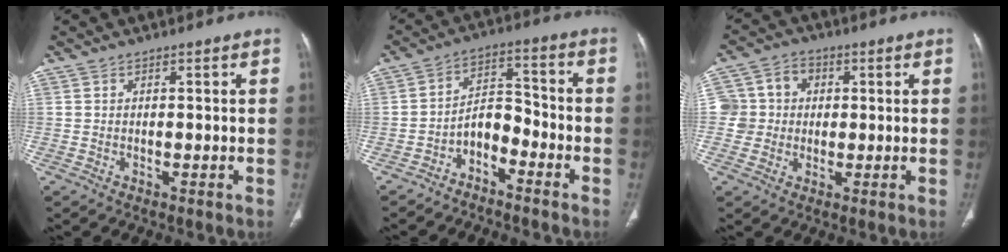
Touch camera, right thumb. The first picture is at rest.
{"total": 6.3, "force": [-4.3, 3.3, 3.2], "torque": [-0.041, 0.067, -0.081]}
{"total": 7.9, "force": [0.7, 7.5, 2.2], "torque": [-0.012, 0.017, 0.007]}